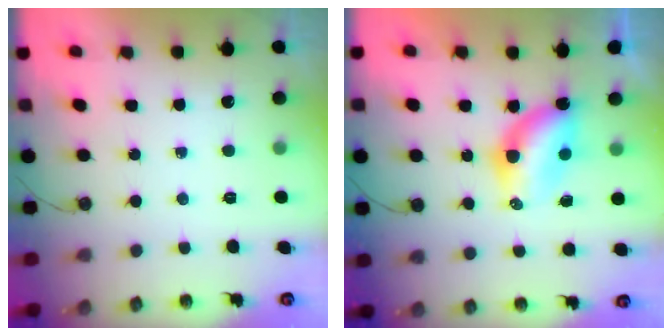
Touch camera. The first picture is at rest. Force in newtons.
{"total": 6.9, "press": 6.7, "slide": 1.5}